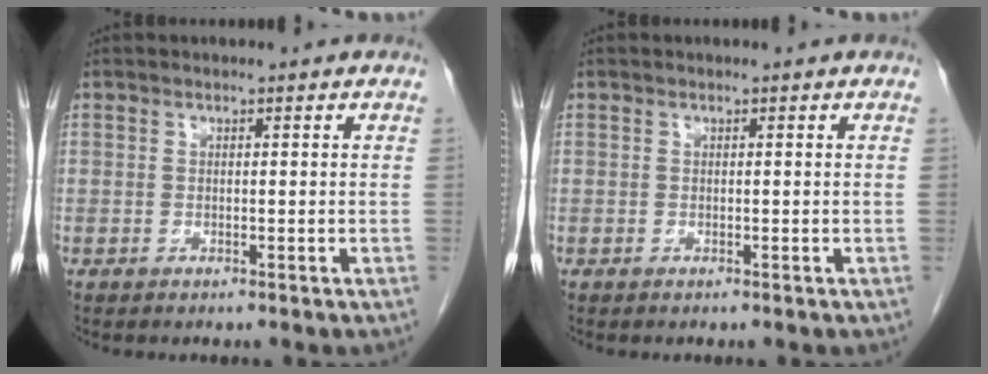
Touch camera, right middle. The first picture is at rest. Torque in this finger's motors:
{"motor_torque": [0.18, -0.04, -0.05, 0.01]}